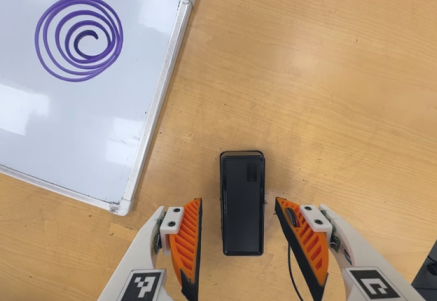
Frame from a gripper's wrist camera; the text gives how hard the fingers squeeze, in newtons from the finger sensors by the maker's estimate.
{"total": 0.0}